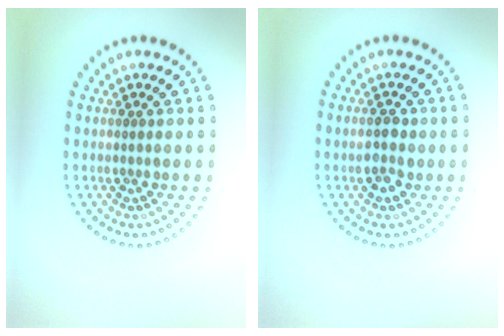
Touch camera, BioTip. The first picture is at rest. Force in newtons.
{"total": 2.3, "press": 2.3, "slide": 0.2}